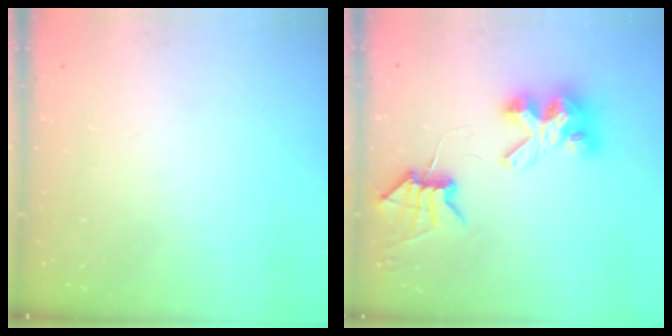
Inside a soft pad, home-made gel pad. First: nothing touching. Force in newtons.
{"total": 8.3, "press": 8.2, "slide": 0.7}